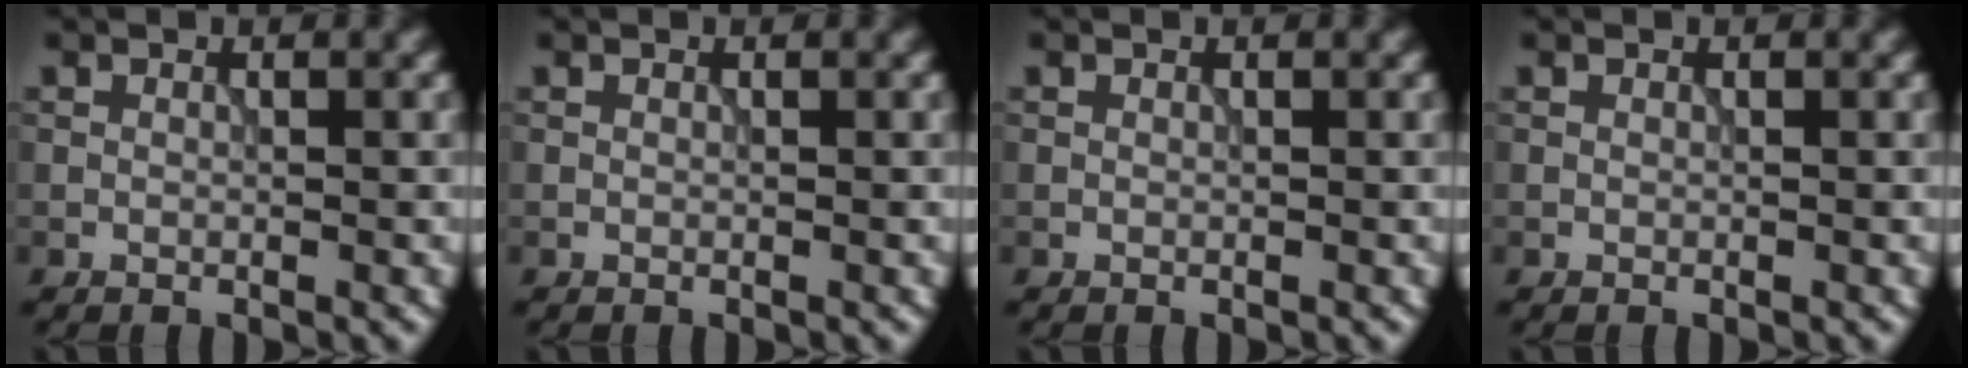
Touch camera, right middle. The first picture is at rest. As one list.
[{"total": 0.0}, {"total": 0.0}, {"total": 0.0}]